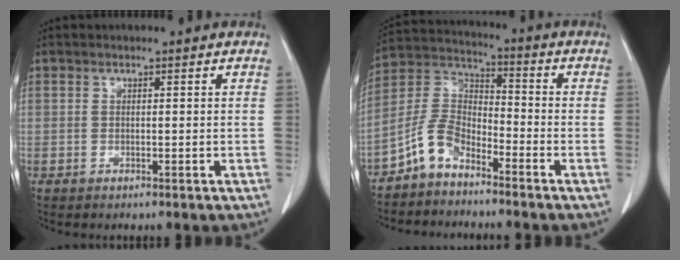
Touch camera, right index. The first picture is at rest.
{"total": 7.4, "force": [-5.3, 3.5, 3.7], "torque": [-0.090, 0.017, -0.114]}